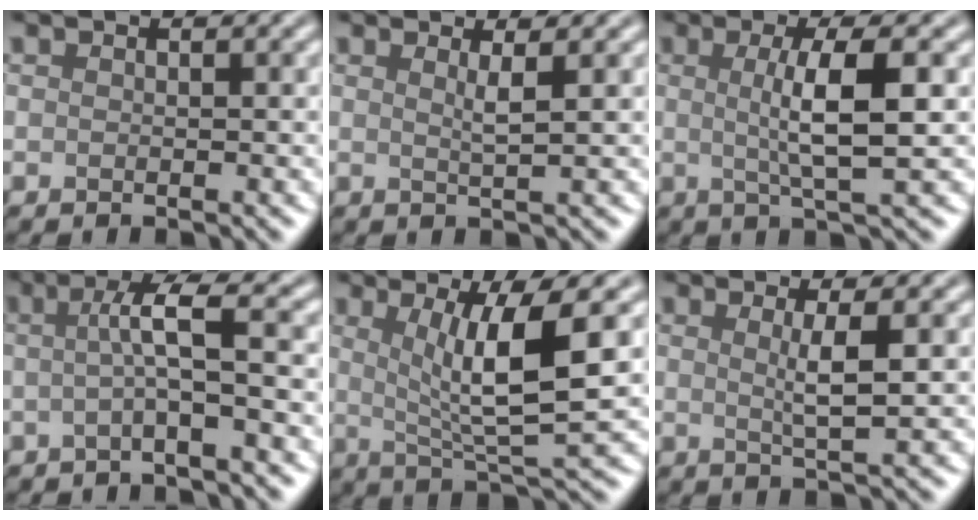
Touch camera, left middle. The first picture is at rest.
{"total": 1.6, "force": [0.7, 0.3, 1.4], "torque": [-0.019, -0.003, 0.006]}
{"total": 5.2, "force": [0.4, 1.2, 5.1], "torque": [-0.081, 0.003, 0.006]}
{"total": 3.7, "force": [-0.1, 0.5, 3.6], "torque": [-0.064, 0.002, -0.007]}
{"total": 7.1, "force": [1.4, 1.4, 6.8], "torque": [-0.110, -0.006, 0.027]}
{"total": 2.8, "force": [0.6, 0.5, 2.7], "torque": [-0.043, -0.003, 0.006]}